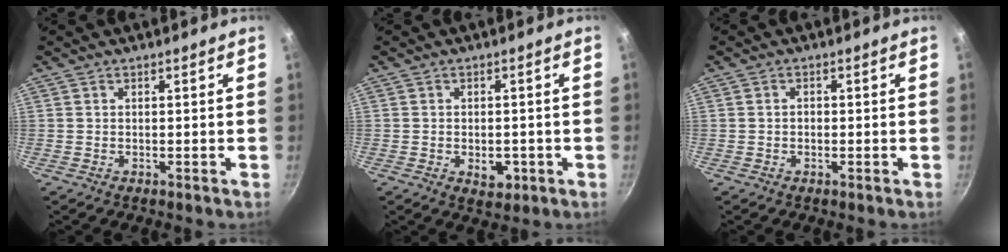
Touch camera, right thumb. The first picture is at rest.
{"total": 4.1, "force": [-1.1, 2.7, 2.9], "torque": [-0.027, 0.004, -0.010]}
{"total": 1.2, "force": [-0.1, 0.9, 0.7], "torque": [-0.012, 0.005, -0.003]}